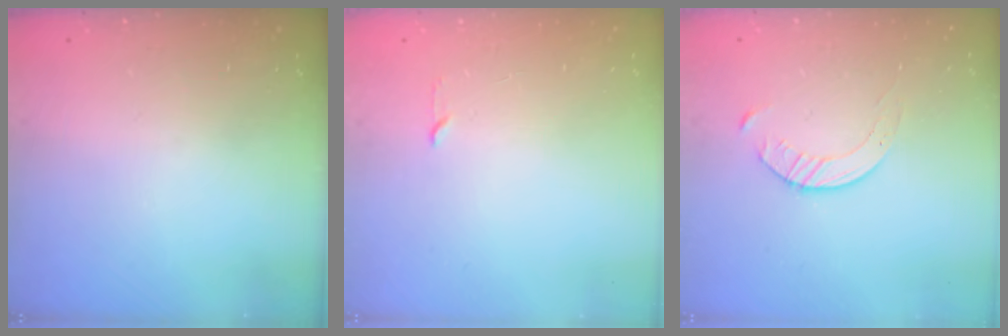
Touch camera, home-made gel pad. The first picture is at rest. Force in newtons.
{"total": 2.3, "press": 2.2, "slide": 0.3}
{"total": 4.6, "press": 4.5, "slide": 0.6}